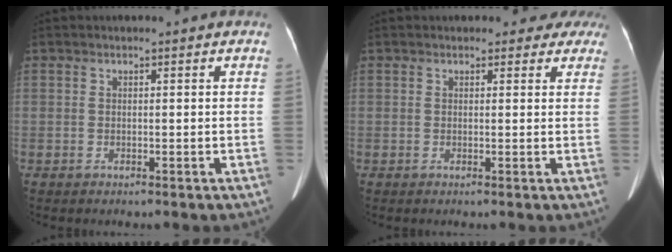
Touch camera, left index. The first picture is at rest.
{"total": 4.5, "force": [3.8, 2.3, 0.1], "torque": [0.024, -0.007, 0.020]}